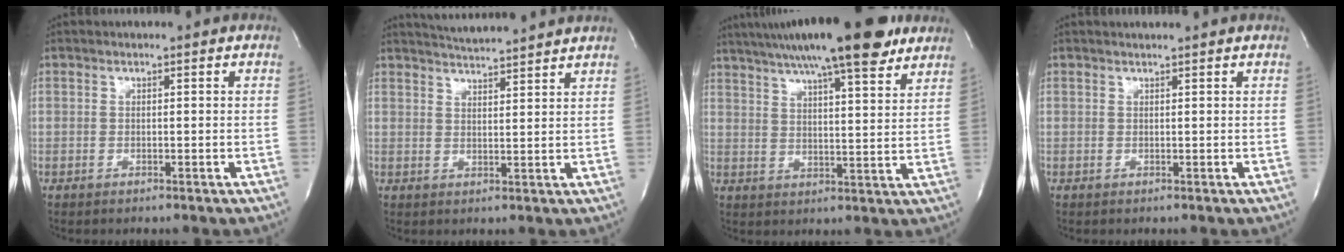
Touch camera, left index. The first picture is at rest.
{"total": 8.3, "force": [7.9, -0.7, 2.4], "torque": [-0.052, 0.008, 0.112]}
{"total": 21.0, "force": [16.0, 2.8, 13.2], "torque": [-0.223, 0.029, 0.227]}
{"total": 1.5, "force": [1.4, -0.3, 0.4], "torque": [-0.007, 0.005, 0.020]}